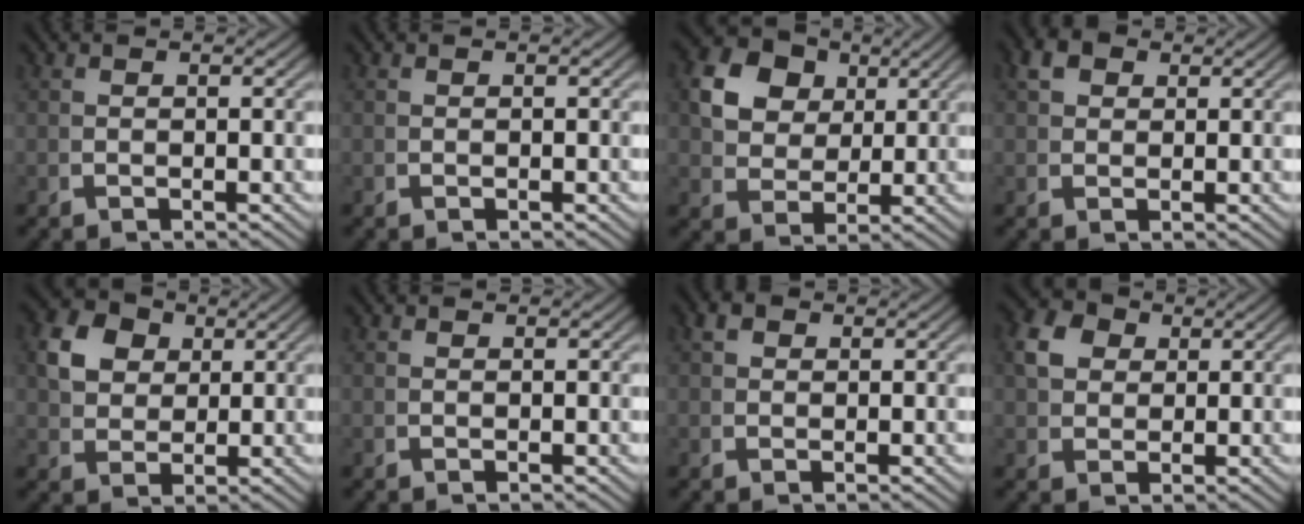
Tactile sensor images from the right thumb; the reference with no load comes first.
{"total": 0.0}
{"total": 10.5, "force": [3.4, 8.3, 5.4], "torque": [-0.119, -0.008, 0.058]}
{"total": 2.8, "force": [1.7, 1.8, 1.2], "torque": [-0.028, -0.004, 0.032]}
{"total": 7.0, "force": [2.8, 5.3, 3.6], "torque": [-0.083, -0.007, 0.054]}
{"total": 0.0}
{"total": 1.8, "force": [1.1, 1.2, 0.7], "torque": [-0.018, -0.005, 0.022]}
{"total": 5.0, "force": [2.3, 3.7, 2.5], "torque": [-0.057, -0.001, 0.044]}